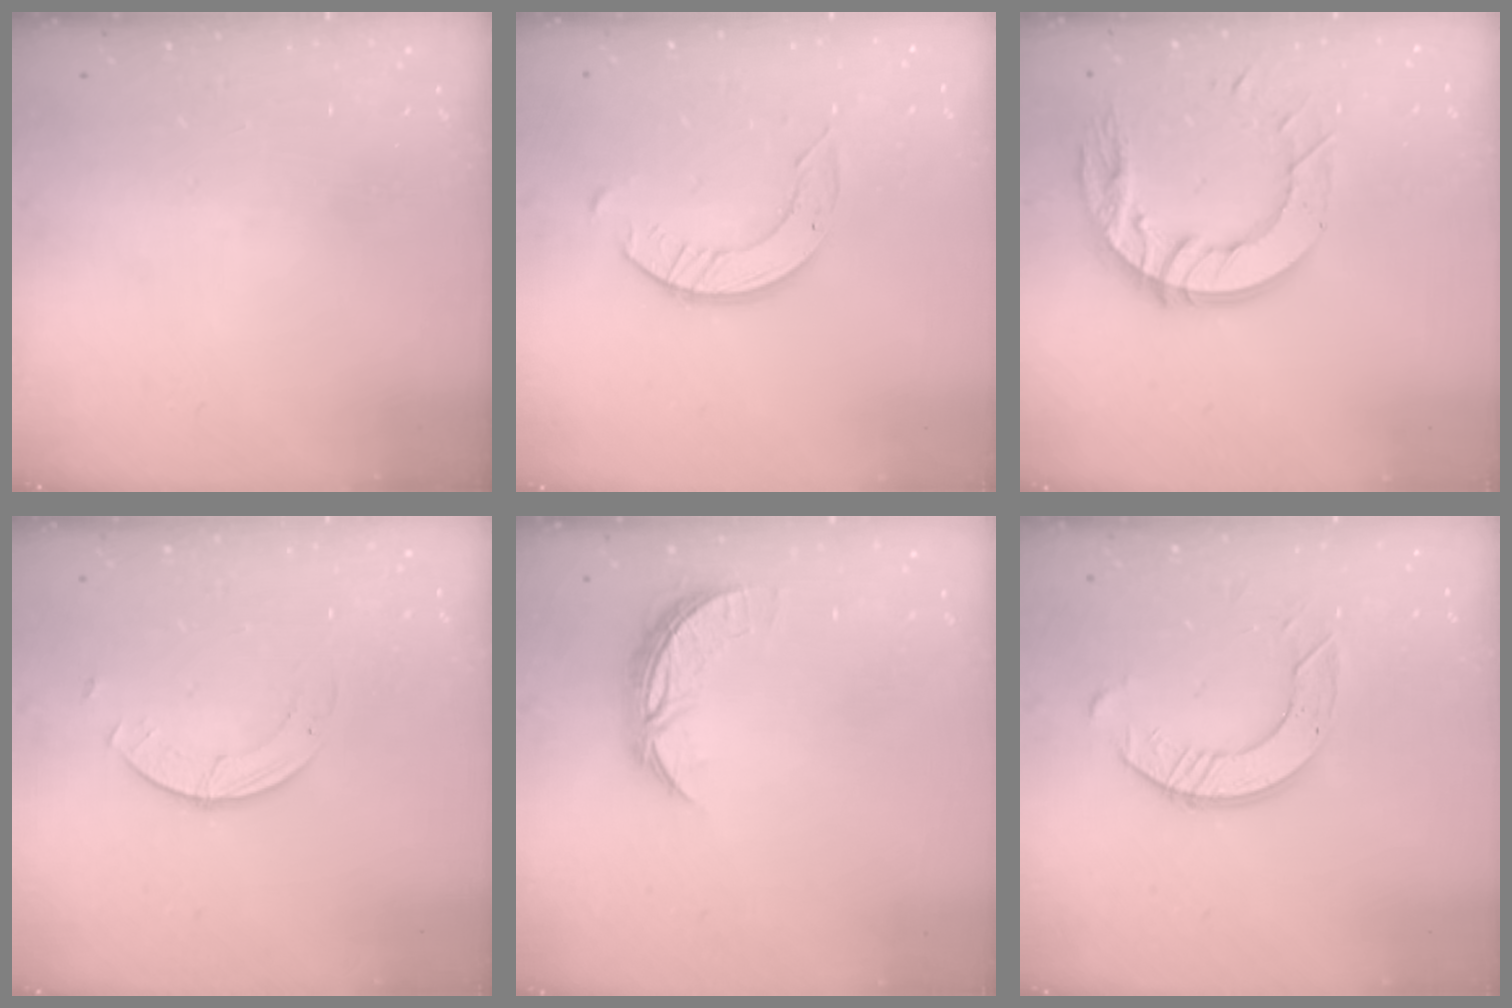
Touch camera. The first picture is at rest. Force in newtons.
{"total": 4.4, "press": 4.3, "slide": 0.5}
{"total": 14.0, "press": 13.9, "slide": 1.5}
{"total": 1.4, "press": 1.4, "slide": 0.2}
{"total": 7.3, "press": 7.3, "slide": 0.4}
{"total": 8.3, "press": 8.2, "slide": 0.7}